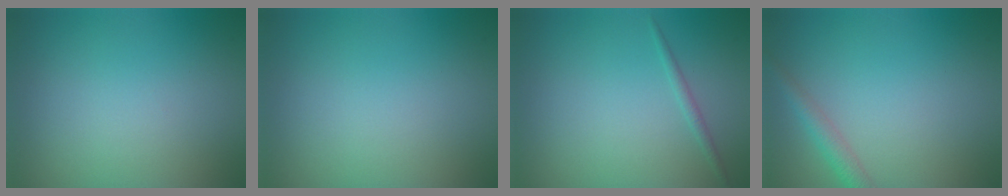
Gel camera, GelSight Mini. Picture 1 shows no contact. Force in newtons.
{"total": 0.0}
{"total": 0.8, "press": 0.8, "slide": 0.0}
{"total": 2.0, "press": 2.0, "slide": 0.0}